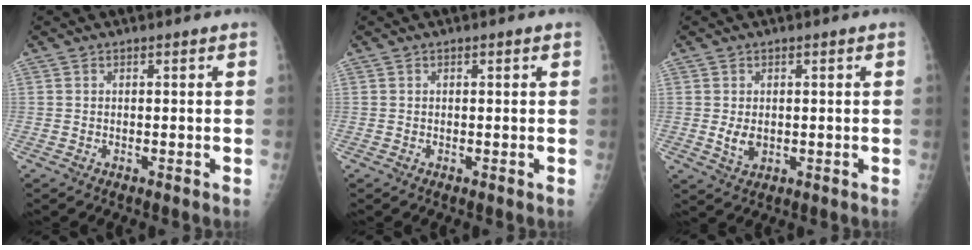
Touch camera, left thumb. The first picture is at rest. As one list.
[{"total": 0.8, "force": [0.2, 0.4, 0.7], "torque": [-0.007, 0.002, 0.002]}, {"total": 3.5, "force": [-0.2, 2.4, 2.5], "torque": [-0.039, -0.003, 0.002]}]